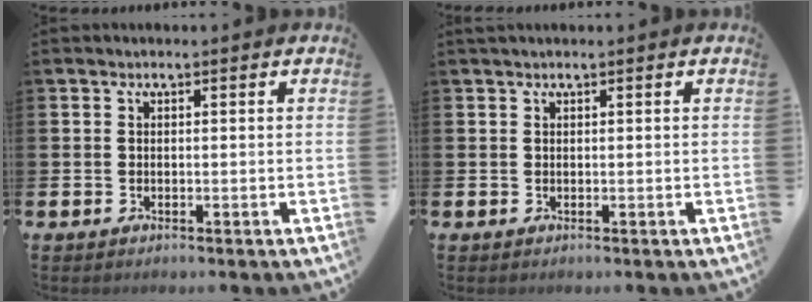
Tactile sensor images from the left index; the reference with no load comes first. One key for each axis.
{"total": 0.5, "fx": 0.5, "fy": 0.0, "fz": 0.2, "tx": 0.002, "ty": -0.001, "tz": 0.007}